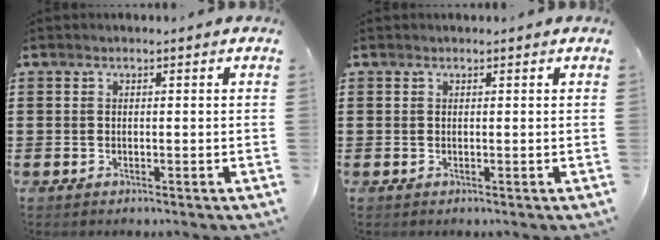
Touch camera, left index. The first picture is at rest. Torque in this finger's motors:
{"motor_torque": [2.14, 0.00, -1.05, -0.02]}